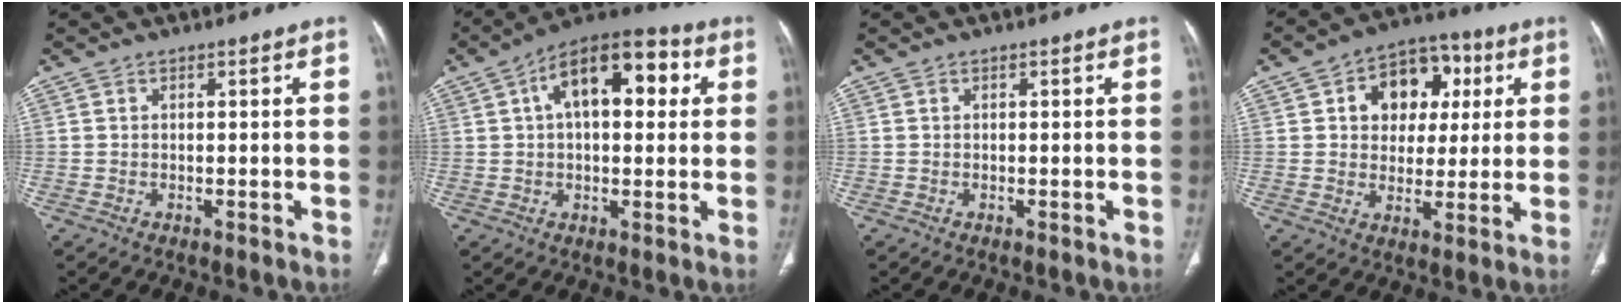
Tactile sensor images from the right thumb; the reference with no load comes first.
{"total": 15.6, "force": [4.2, 7.9, 12.7], "torque": [-0.170, 0.029, 0.058]}
{"total": 0.0}
{"total": 12.9, "force": [3.8, 9.6, 7.7], "torque": [-0.059, 0.008, 0.053]}